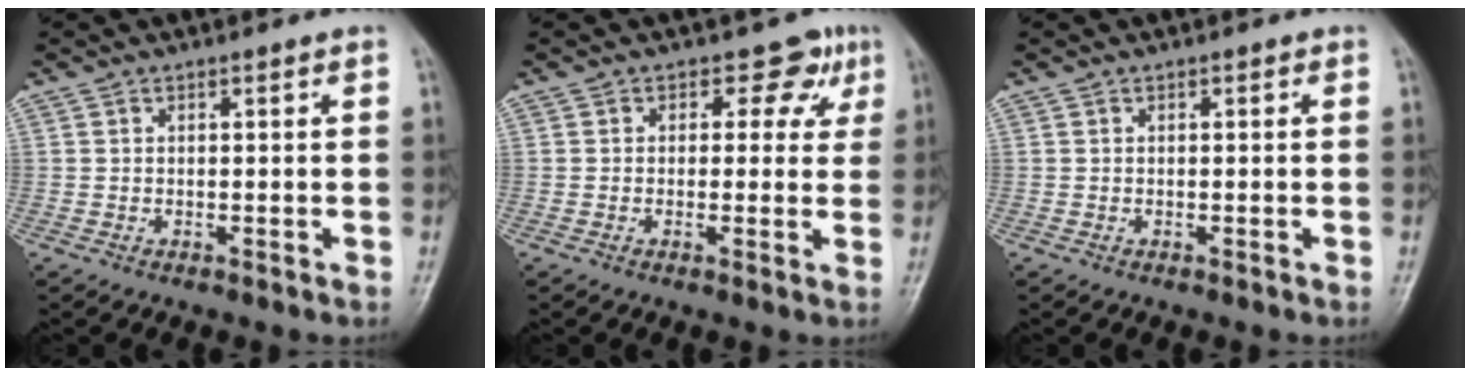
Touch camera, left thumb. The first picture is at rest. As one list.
[{"total": 5.0, "force": [2.1, 3.8, 2.5], "torque": [0.013, 0.001, 0.015]}, {"total": 0.0}]